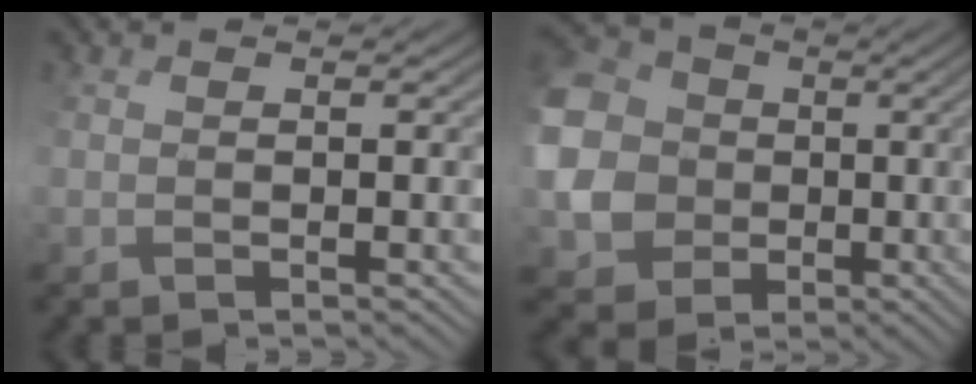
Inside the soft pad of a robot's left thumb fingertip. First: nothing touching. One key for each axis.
{"total": 14.3, "fx": 1.3, "fy": 13.2, "fz": 5.3, "tx": -0.205, "ty": -0.001, "tz": 0.005}